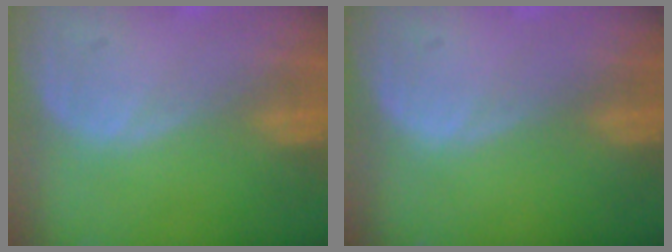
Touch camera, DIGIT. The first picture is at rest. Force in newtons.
{"total": 0.0}